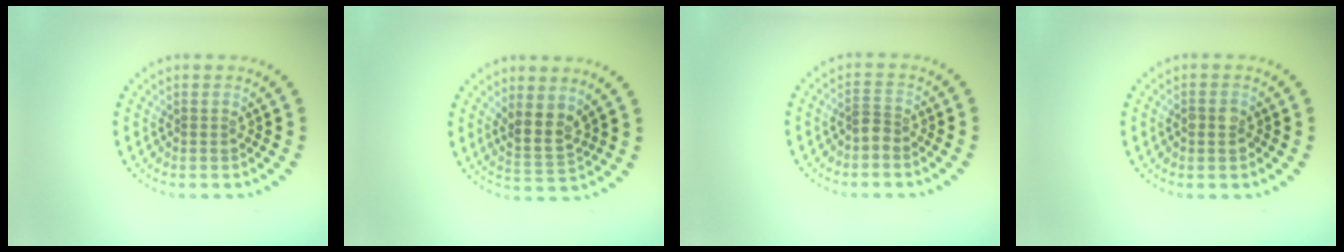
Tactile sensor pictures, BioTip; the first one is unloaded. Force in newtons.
{"total": 3.0, "press": 2.6, "slide": 1.5}
{"total": 1.2, "press": 0.8, "slide": 0.8}
{"total": 1.6, "press": 1.6, "slide": 0.3}